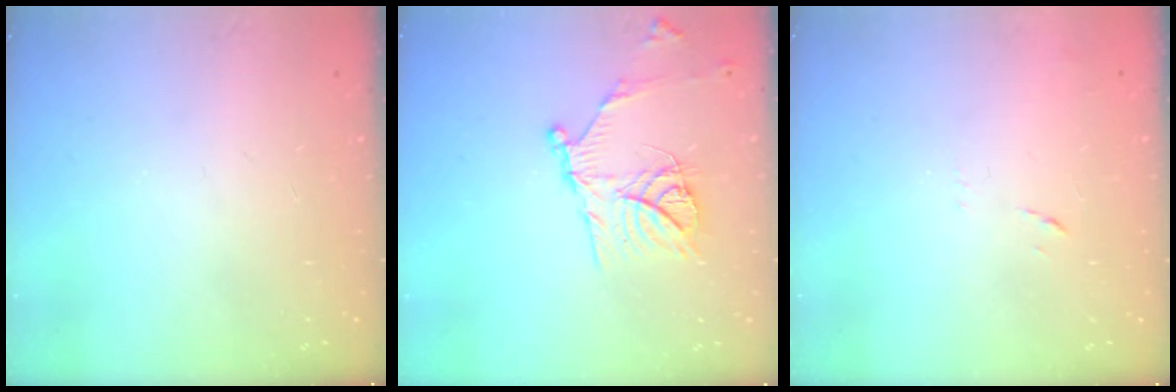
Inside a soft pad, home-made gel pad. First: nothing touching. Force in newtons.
{"total": 15.6, "press": 15.5, "slide": 1.4}
{"total": 7.2, "press": 7.2, "slide": 0.6}